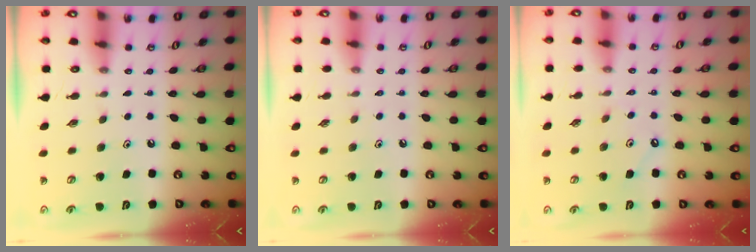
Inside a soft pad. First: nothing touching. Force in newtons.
{"total": 2.1, "press": 2.1, "slide": 0.4}
{"total": 3.8, "press": 3.8, "slide": 0.6}